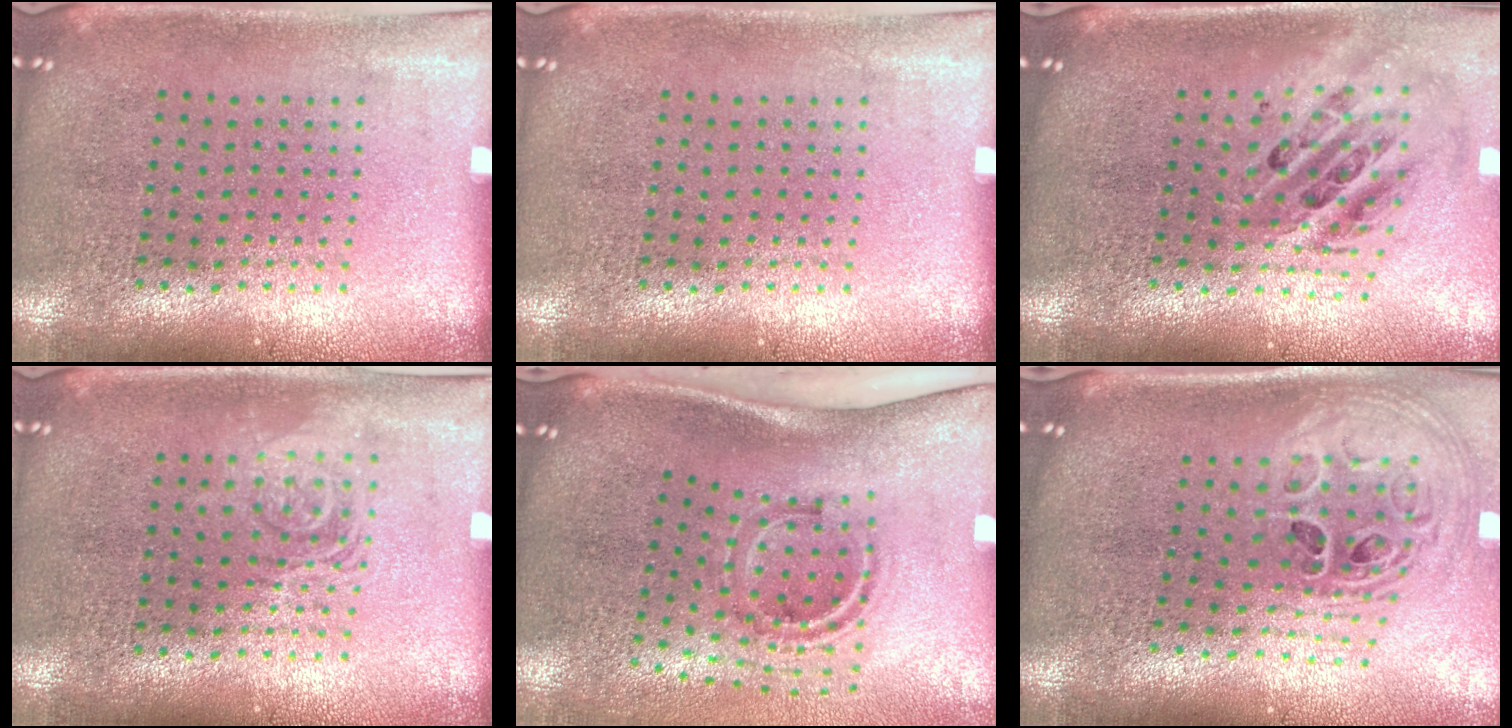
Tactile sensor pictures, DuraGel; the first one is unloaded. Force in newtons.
{"total": 0.0}
{"total": 2.4, "press": 1.7, "slide": 1.6}
{"total": 1.2, "press": 1.2, "slide": 0.2}
{"total": 1.9, "press": 1.2, "slide": 1.5}
{"total": 2.0, "press": 1.6, "slide": 1.2}